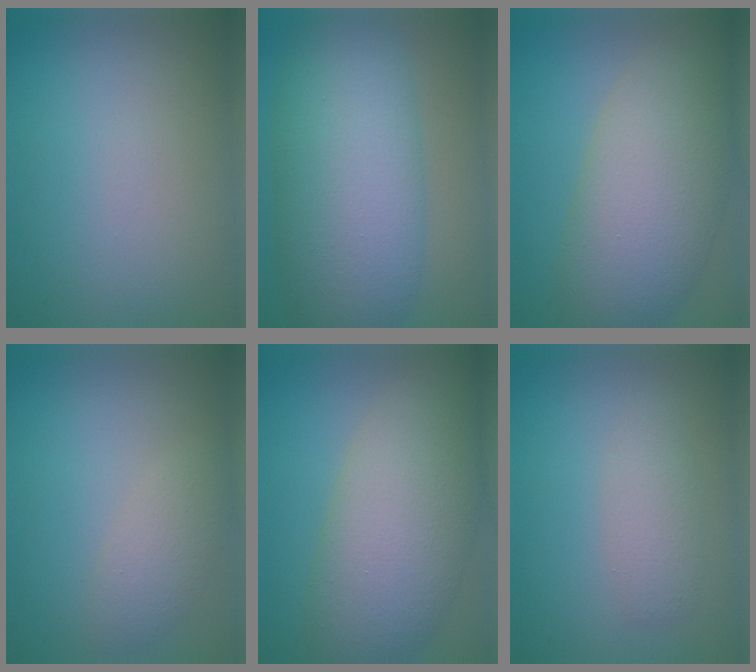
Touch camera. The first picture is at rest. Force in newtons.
{"total": 11.6, "press": 11.6, "slide": 0.1}
{"total": 10.0, "press": 10.0, "slide": 0.6}
{"total": 2.5, "press": 2.5, "slide": 0.1}
{"total": 10.0, "press": 10.0, "slide": 0.6}
{"total": 2.3, "press": 2.3, "slide": 0.1}